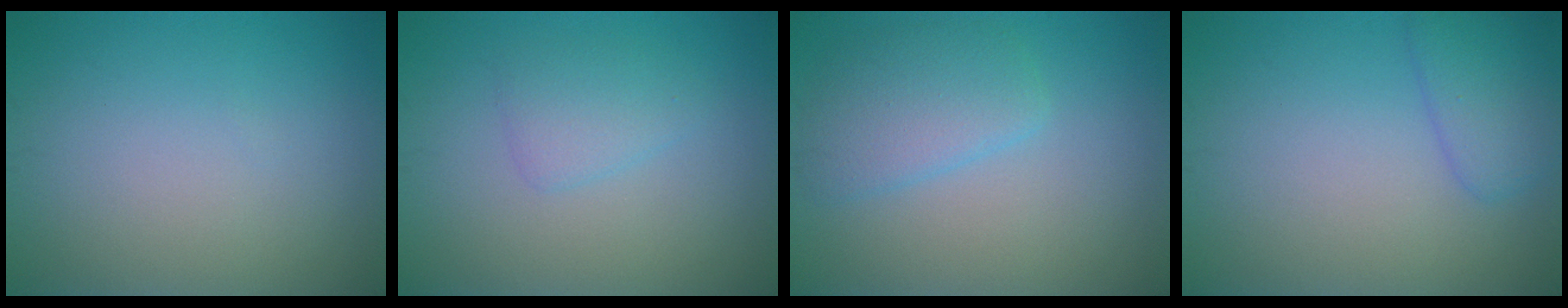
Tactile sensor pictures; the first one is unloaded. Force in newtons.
{"total": 1.9, "press": 1.9, "slide": 0.2}
{"total": 3.3, "press": 3.3, "slide": 0.2}
{"total": 2.7, "press": 2.7, "slide": 0.2}